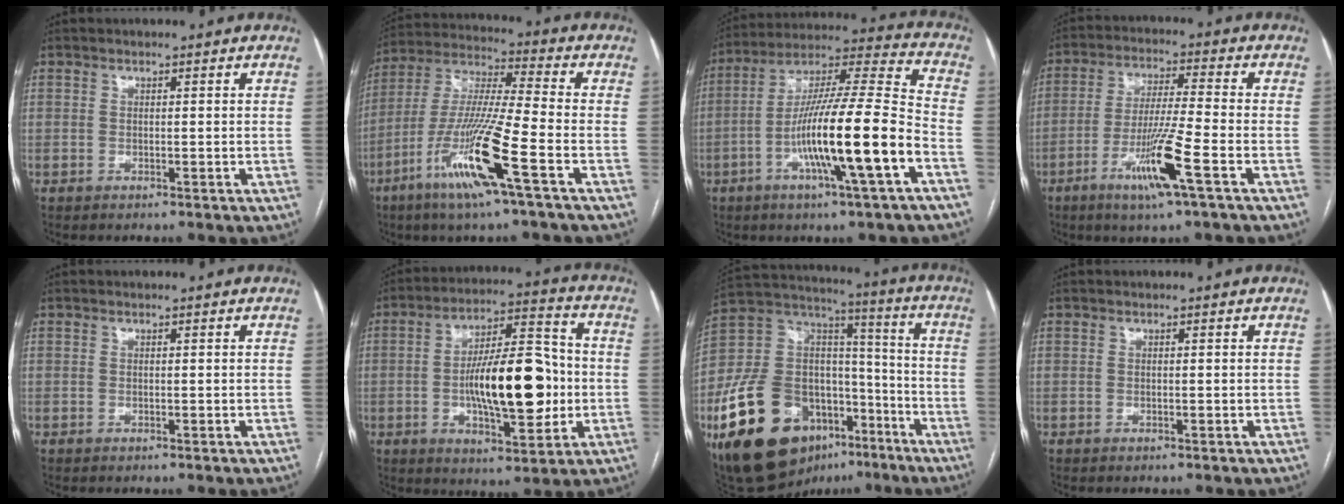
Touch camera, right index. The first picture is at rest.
{"total": 15.8, "force": [-7.3, -0.4, 14.1], "torque": [-0.289, -0.023, -0.141]}
{"total": 18.4, "force": [-6.3, -0.1, 17.3], "torque": [-0.306, -0.001, -0.113]}
{"total": 10.7, "force": [-4.9, -0.7, 9.5], "torque": [-0.185, -0.015, -0.094]}
{"total": 0.0}
{"total": 16.9, "force": [-1.8, 5.3, 16.0], "torque": [-0.262, 0.017, -0.024]}
{"total": 24.8, "force": [-13.0, 14.7, 15.2], "torque": [-0.285, 0.059, -0.214]}
{"total": 0.0}